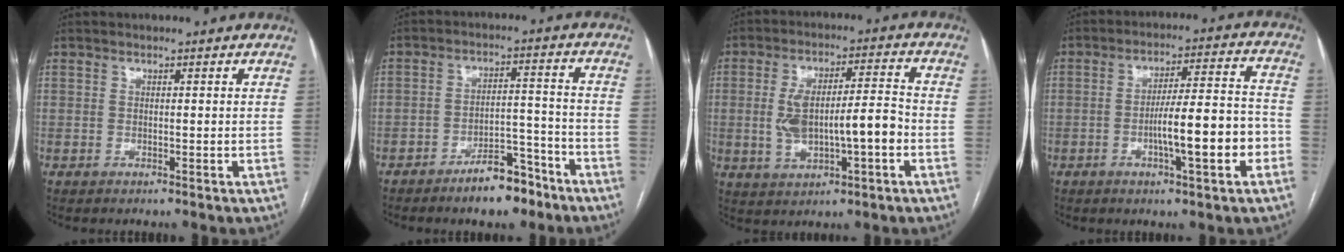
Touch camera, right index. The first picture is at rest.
{"total": 7.7, "force": [-5.8, 3.0, 4.2], "torque": [-0.058, 0.019, -0.089]}
{"total": 11.1, "force": [-1.6, 3.3, 10.5], "torque": [-0.196, 0.024, -0.017]}
{"total": 11.3, "force": [-3.6, 1.4, 10.6], "torque": [-0.170, 0.016, -0.052]}